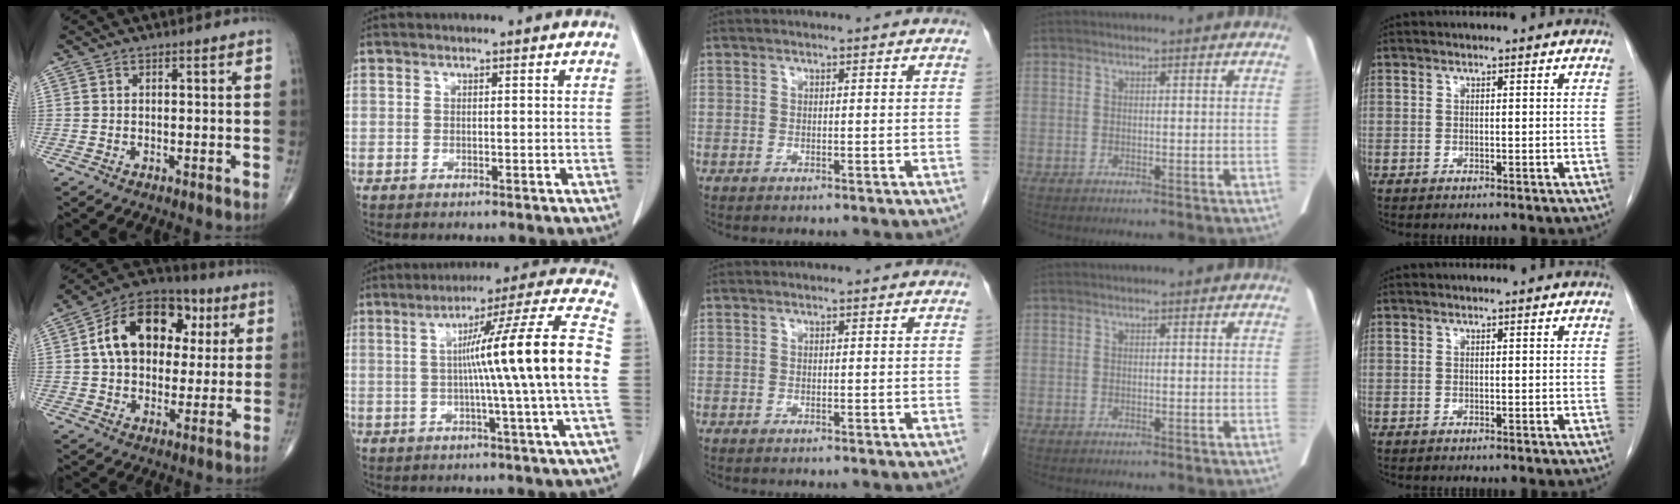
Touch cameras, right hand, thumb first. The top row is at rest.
{"thumb": {"total": 18.9, "force": [4.4, 13.0, 12.9], "torque": [-0.177, 0.016, 0.066]}, "index": {"total": 18.6, "force": [-0.4, -2.7, 18.4], "torque": [-0.260, 0.008, -0.021]}}